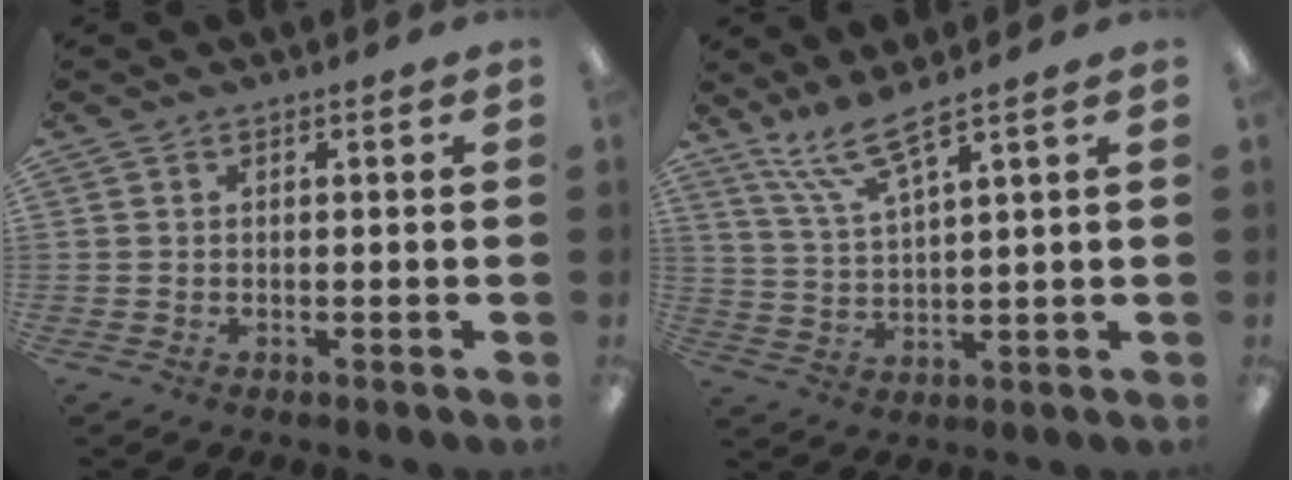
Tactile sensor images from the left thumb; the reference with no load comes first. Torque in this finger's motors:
{"motor_torque": [0.70, 0.00, 0.96, -1.02, 0.12]}